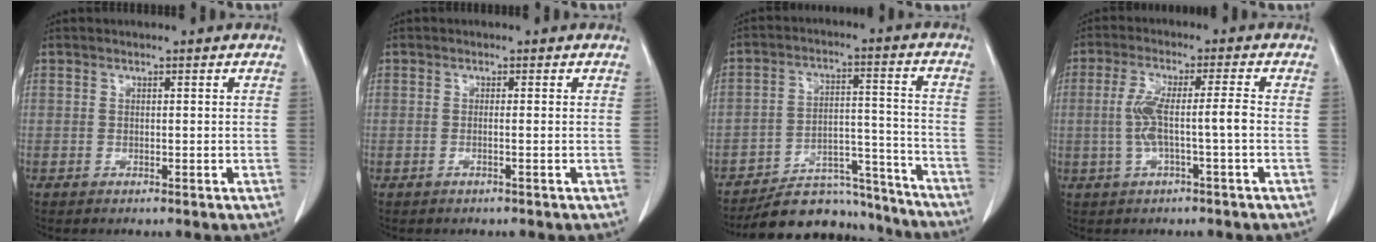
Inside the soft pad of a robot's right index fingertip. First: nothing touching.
{"total": 0.6, "force": [-0.2, -0.3, 0.4], "torque": [-0.001, 0.003, -0.009]}
{"total": 13.9, "force": [-13.2, 4.1, 1.2], "torque": [0.009, 0.057, -0.195]}
{"total": 6.3, "force": [-0.9, 0.2, 6.2], "torque": [-0.129, 0.015, -0.014]}